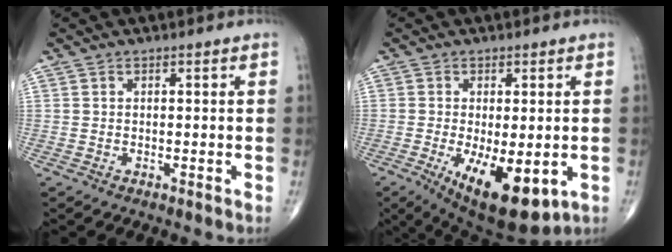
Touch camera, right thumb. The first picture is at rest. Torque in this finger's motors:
{"motor_torque": [-0.02, 1.17, 0.67, 0.48, 0.09]}